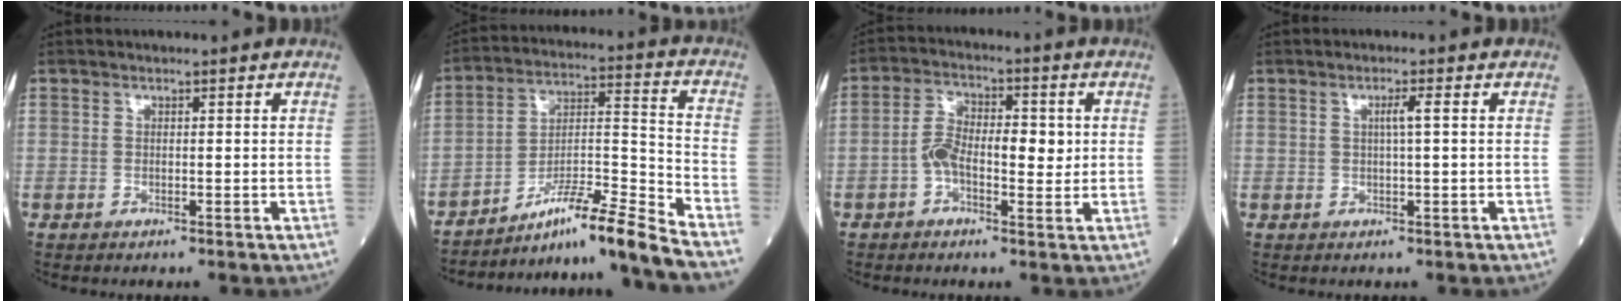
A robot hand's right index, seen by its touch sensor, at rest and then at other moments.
{"total": 13.8, "force": [-11.9, -2.5, 6.6], "torque": [-0.098, 0.010, -0.206]}
{"total": 7.7, "force": [-0.3, 3.5, 6.9], "torque": [-0.128, 0.023, -0.010]}
{"total": 1.9, "force": [0.5, -0.2, 1.8], "torque": [-0.029, 0.001, 0.008]}